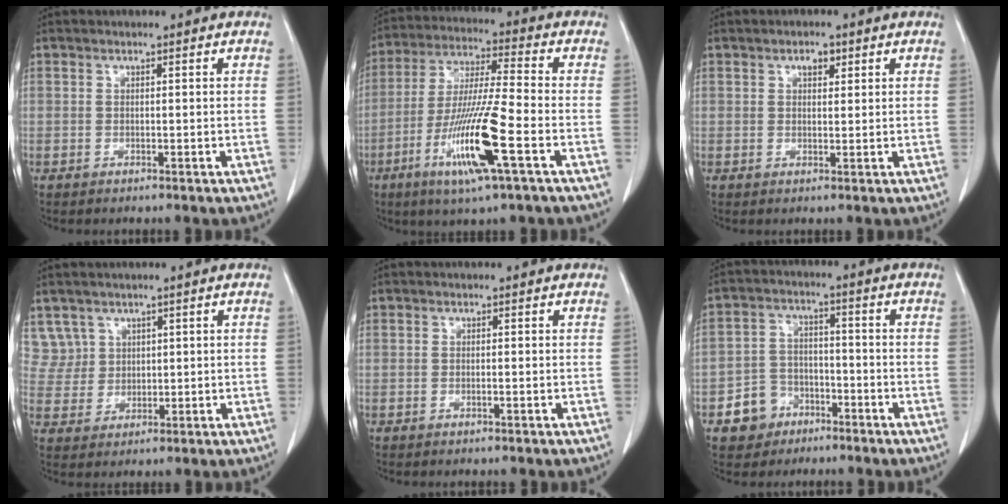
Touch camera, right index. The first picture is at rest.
{"total": 15.3, "force": [-6.0, 0.6, 14.0], "torque": [-0.282, -0.022, -0.110]}
{"total": 2.7, "force": [1.4, 1.5, 1.8], "torque": [-0.035, 0.004, 0.024]}
{"total": 6.3, "force": [3.3, 5.3, -0.1], "torque": [0.004, 0.019, 0.076]}
{"total": 0.6, "force": [-0.2, 0.2, 0.5], "torque": [-0.014, 0.000, -0.002]}
{"total": 7.3, "force": [-3.9, 6.0, 1.6], "torque": [-0.032, 0.021, -0.060]}